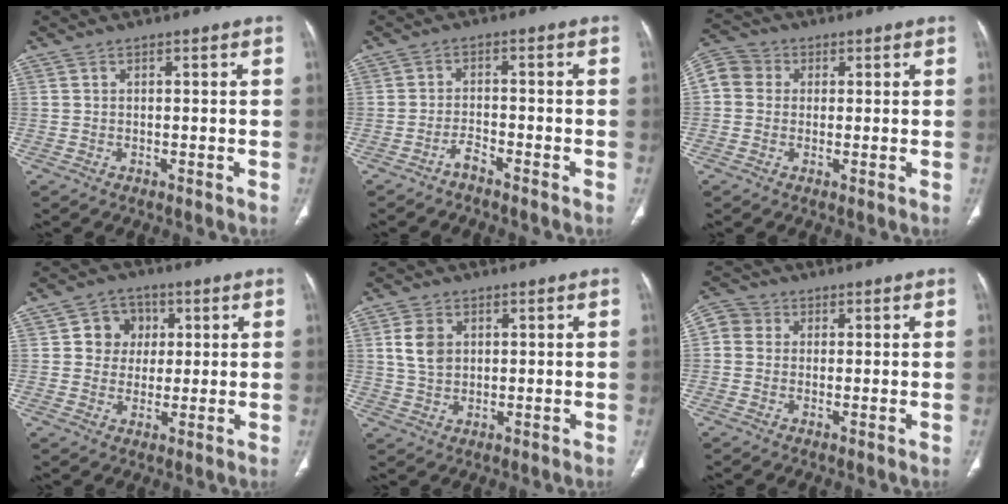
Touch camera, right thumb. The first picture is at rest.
{"total": 2.2, "force": [-2.0, 0.3, 1.0], "torque": [-0.024, 0.015, -0.038]}
{"total": 8.2, "force": [1.4, 7.4, 3.3], "torque": [-0.061, 0.022, 0.020]}
{"total": 6.9, "force": [1.5, 6.4, 2.2], "torque": [0.007, 0.005, 0.020]}
{"total": 5.7, "force": [1.4, 4.2, 3.6], "torque": [-0.054, -0.005, 0.030]}
{"total": 5.8, "force": [1.0, 5.3, 1.9], "torque": [-0.028, 0.014, 0.015]}